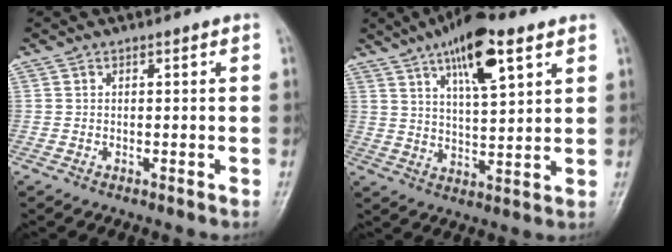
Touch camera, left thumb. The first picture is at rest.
{"total": 13.5, "force": [7.4, 4.2, 10.5], "torque": [-0.156, -0.025, 0.122]}